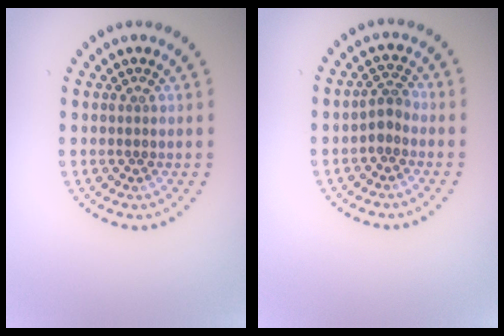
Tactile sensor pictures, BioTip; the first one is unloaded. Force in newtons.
{"total": 1.6, "press": 1.4, "slide": 0.9}